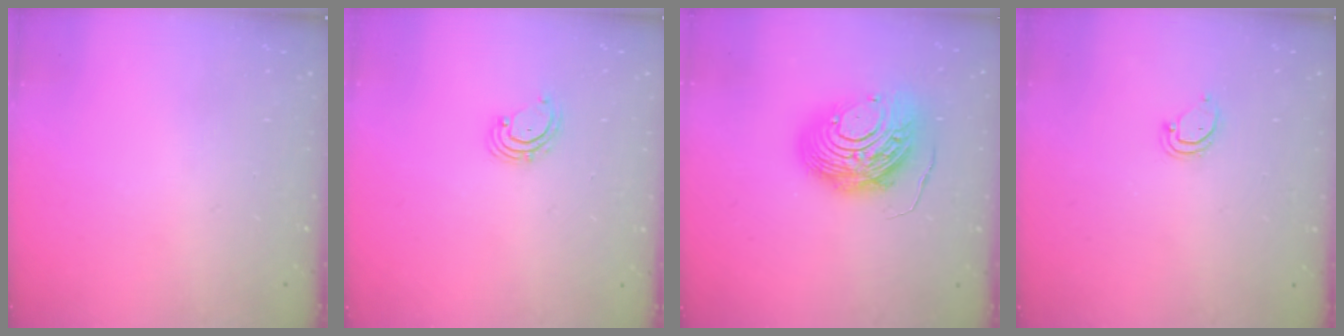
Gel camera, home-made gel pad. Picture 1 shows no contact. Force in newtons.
{"total": 2.5, "press": 2.4, "slide": 0.4}
{"total": 13.7, "press": 13.6, "slide": 1.4}
{"total": 3.6, "press": 3.6, "slide": 0.2}